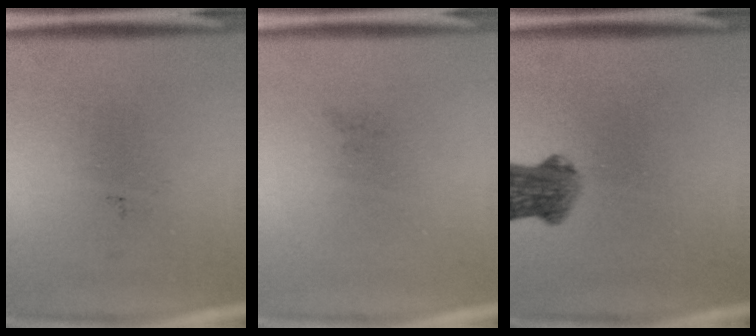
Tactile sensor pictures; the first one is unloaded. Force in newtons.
{"total": 0.0}
{"total": 5.5}